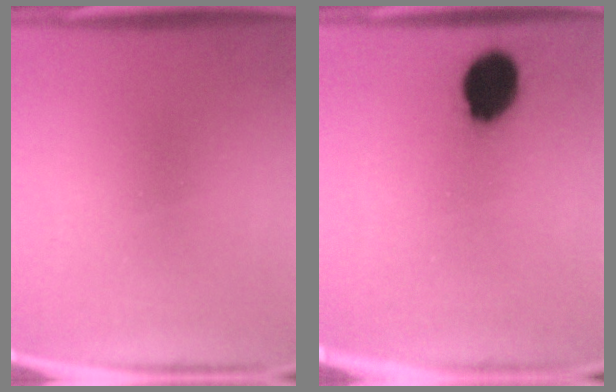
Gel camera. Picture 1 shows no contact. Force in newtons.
{"total": 10.4}